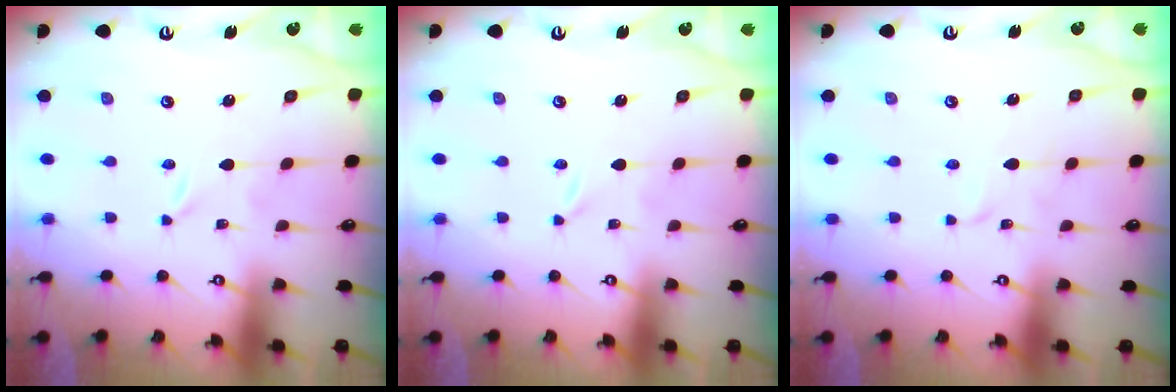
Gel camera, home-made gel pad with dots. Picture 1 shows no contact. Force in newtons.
{"total": 0.0}
{"total": 2.4, "press": 2.4, "slide": 0.3}